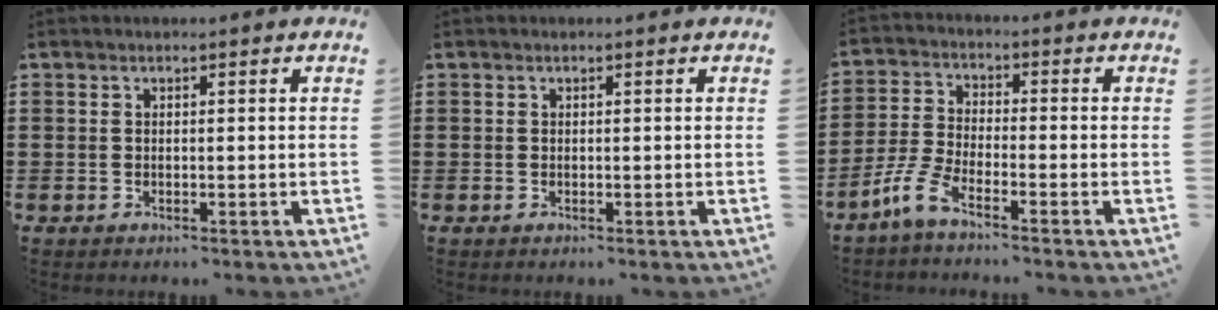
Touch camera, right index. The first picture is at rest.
{"total": 0.0}
{"total": 5.1, "force": [-3.9, 0.7, 3.2], "torque": [-0.104, -0.017, -0.084]}